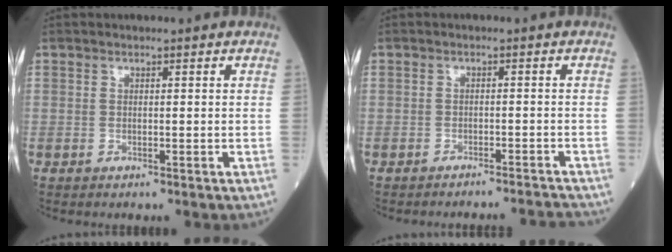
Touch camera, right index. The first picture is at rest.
{"total": 6.1, "force": [-6.1, 0.3, 0.3], "torque": [0.004, 0.002, -0.068]}